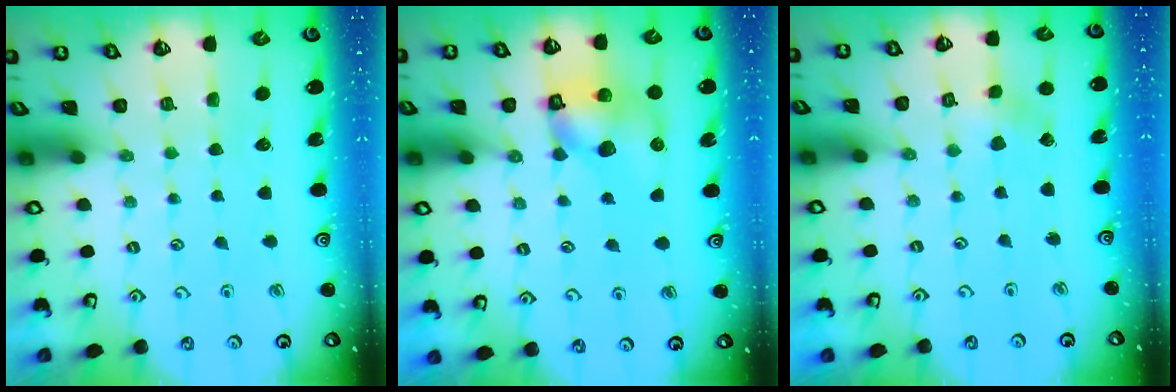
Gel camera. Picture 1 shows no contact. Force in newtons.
{"total": 10.6, "press": 10.5, "slide": 1.7}
{"total": 2.4, "press": 2.4, "slide": 0.2}